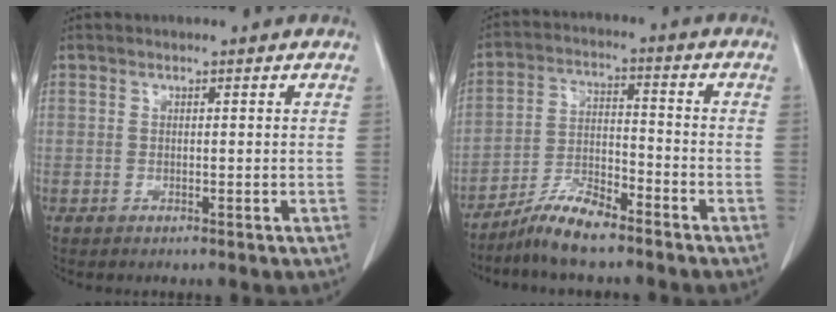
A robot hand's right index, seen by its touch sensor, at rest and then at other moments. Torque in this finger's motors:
{"motor_torque": [-0.02, 0.02, 0.17, 0.03]}